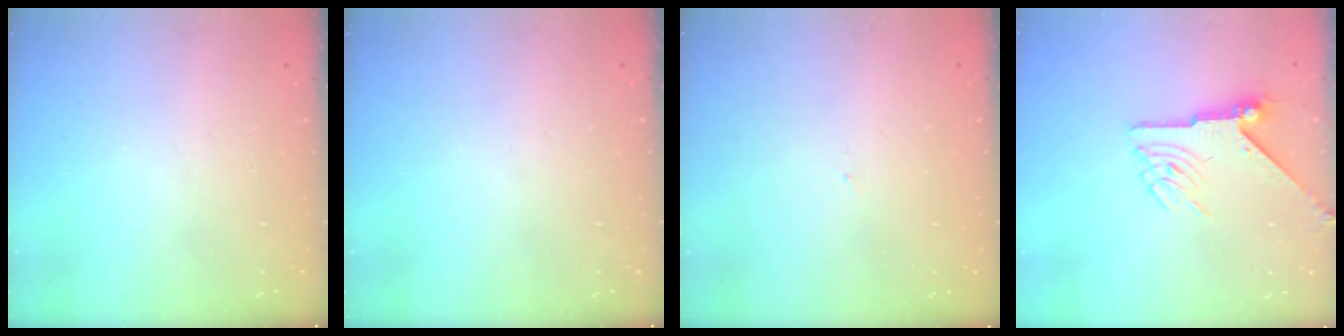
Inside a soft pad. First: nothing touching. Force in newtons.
{"total": 0.0}
{"total": 0.8, "press": 0.8, "slide": 0.1}
{"total": 6.2, "press": 6.2, "slide": 0.2}